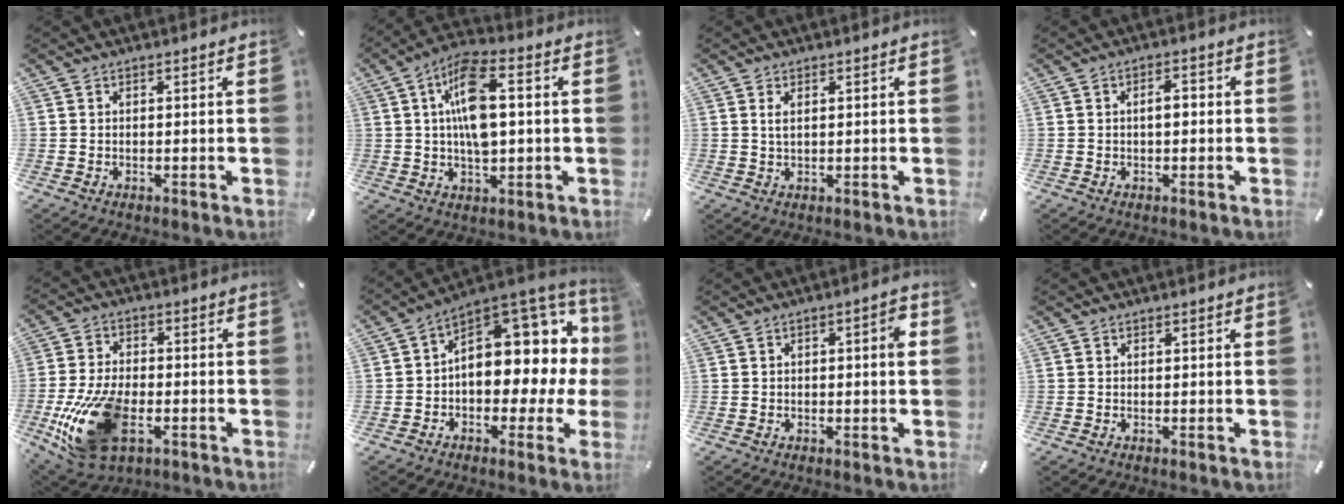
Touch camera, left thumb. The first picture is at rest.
{"total": 12.1, "force": [1.3, 5.5, 10.7], "torque": [-0.205, 0.006, 0.022]}
{"total": 1.9, "force": [0.7, 0.6, 1.7], "torque": [-0.035, 0.002, 0.010]}
{"total": 3.0, "force": [0.0, 1.5, 2.6], "torque": [-0.042, 0.006, -0.006]}
{"total": 17.7, "force": [-5.4, 10.2, 13.3], "torque": [-0.287, 0.004, -0.088]}
{"total": 15.8, "force": [4.7, 10.0, 11.4], "torque": [-0.130, -0.056, 0.074]}
{"total": 3.5, "force": [0.1, 1.1, 3.3], "torque": [-0.044, 0.004, -0.006]}
{"total": 0.0}